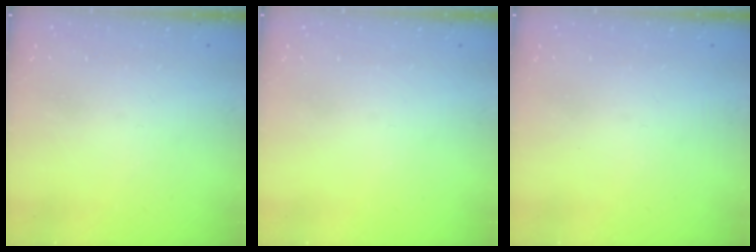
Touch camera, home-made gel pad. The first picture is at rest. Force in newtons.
{"total": 0.0}
{"total": 0.0}